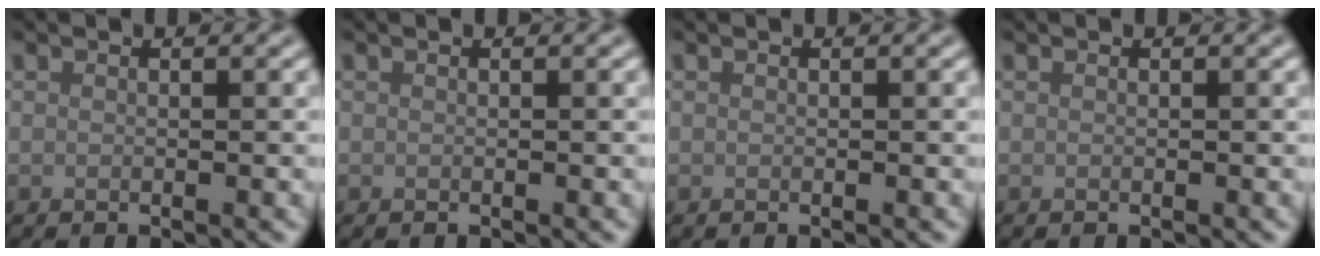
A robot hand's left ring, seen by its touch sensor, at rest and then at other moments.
{"total": 0.0}
{"total": 0.0}
{"total": 0.0}